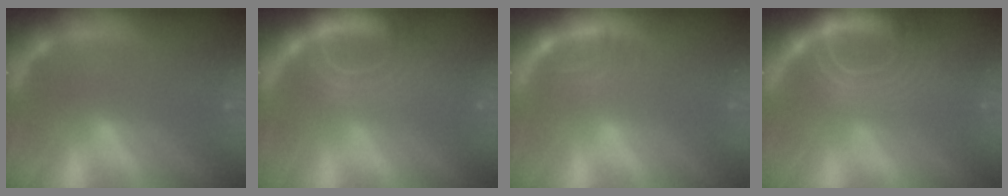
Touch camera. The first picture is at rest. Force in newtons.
{"total": 8.1}
{"total": 2.9}
{"total": 10.0}